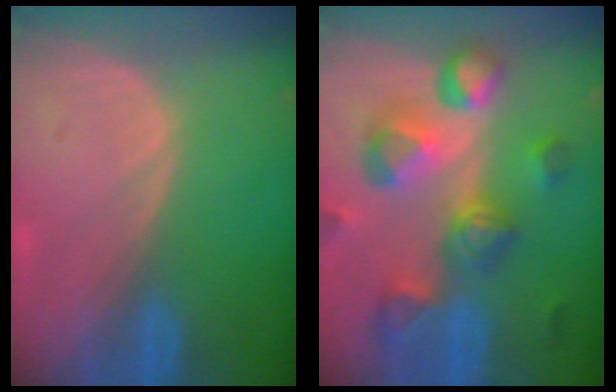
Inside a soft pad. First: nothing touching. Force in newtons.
{"total": 11.2, "press": 10.0, "slide": 5.0}